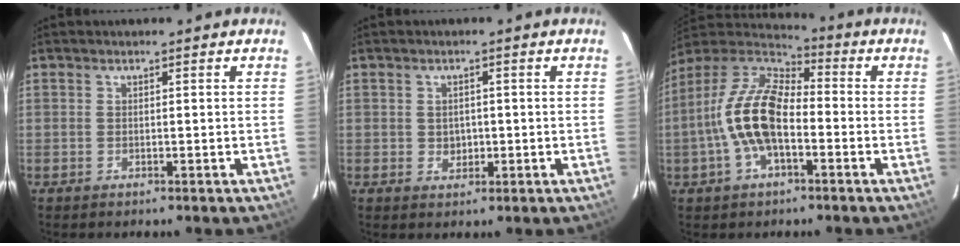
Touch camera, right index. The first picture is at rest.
{"total": 2.6, "force": [-0.2, 2.3, 1.1], "torque": [-0.017, 0.004, 0.001]}
{"total": 15.2, "force": [-3.2, 7.3, 12.9], "torque": [-0.261, 0.010, -0.068]}